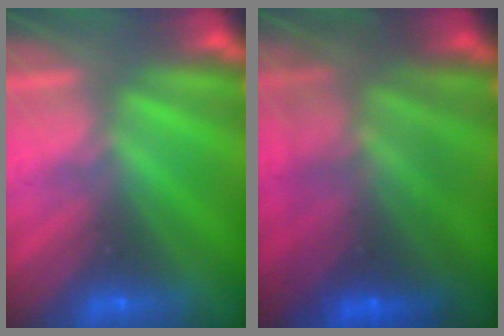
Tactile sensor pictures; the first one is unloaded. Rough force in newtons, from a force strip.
{"total": 7.0}